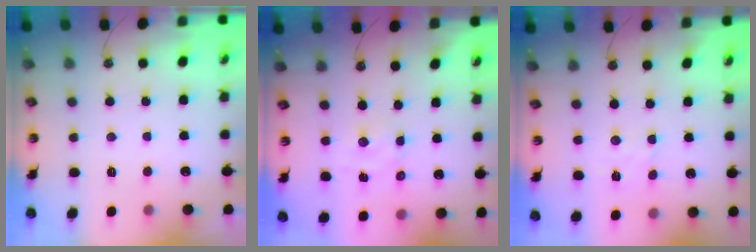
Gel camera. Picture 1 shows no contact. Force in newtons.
{"total": 2.3, "press": 2.3, "slide": 0.3}
{"total": 2.6, "press": 2.6, "slide": 0.4}